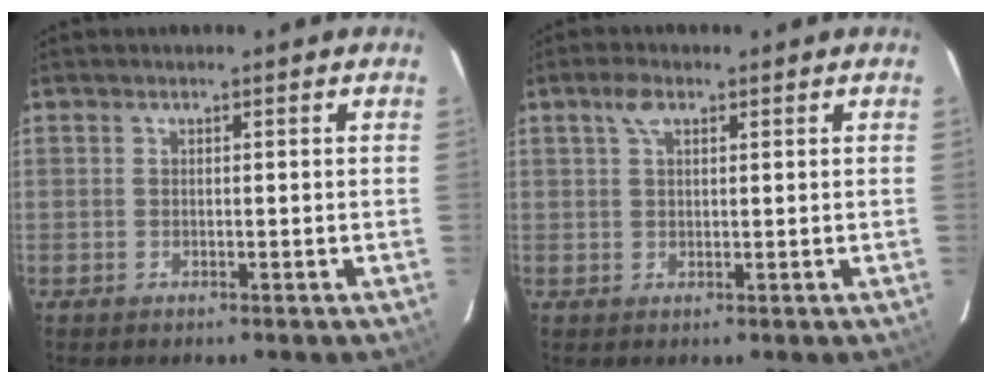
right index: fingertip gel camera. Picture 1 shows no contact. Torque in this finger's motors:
{"motor_torque": [0.33, 0.16, 0.05, 0.04]}